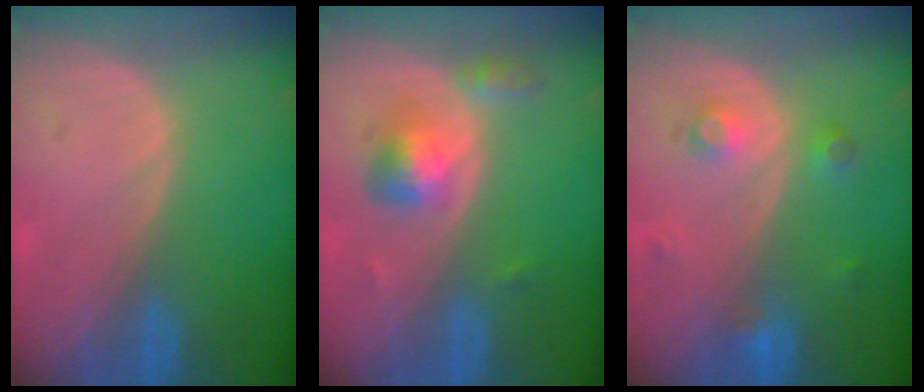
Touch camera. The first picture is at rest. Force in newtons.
{"total": 4.4, "press": 4.4, "slide": 0.2}
{"total": 3.6, "press": 3.2, "slide": 1.6}